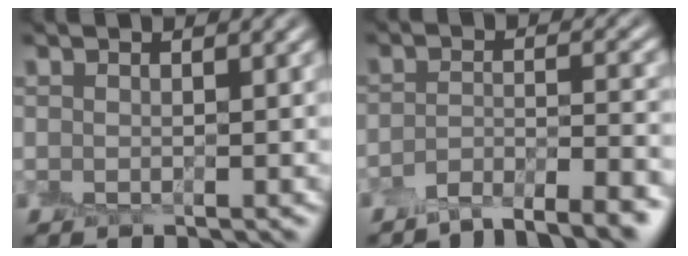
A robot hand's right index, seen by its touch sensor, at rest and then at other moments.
{"total": 5.7, "force": [-4.9, 1.0, 2.8], "torque": [-0.047, -0.001, -0.081]}